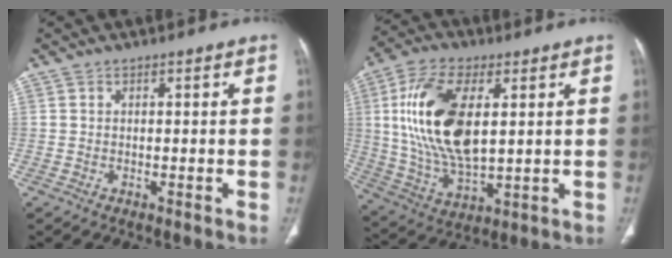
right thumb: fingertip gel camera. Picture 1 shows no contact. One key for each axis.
{"total": 19.3, "fx": 3.8, "fy": 9.4, "fz": 16.5, "tx": -0.325, "ty": -0.012, "tz": 0.077}